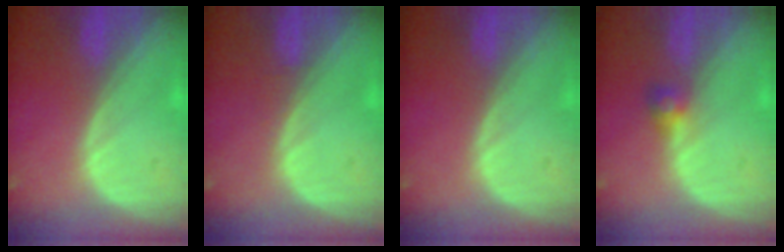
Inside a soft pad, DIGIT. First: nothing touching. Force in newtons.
{"total": 0.6, "press": 0.6, "slide": 0.2}
{"total": 0.0}
{"total": 2.6, "press": 2.5, "slide": 0.7}